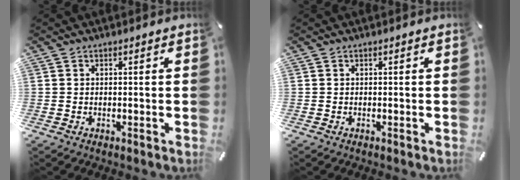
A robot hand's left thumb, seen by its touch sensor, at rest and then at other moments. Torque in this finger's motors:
{"motor_torque": [0.00, 0.00, 0.00, 0.00, 0.00]}